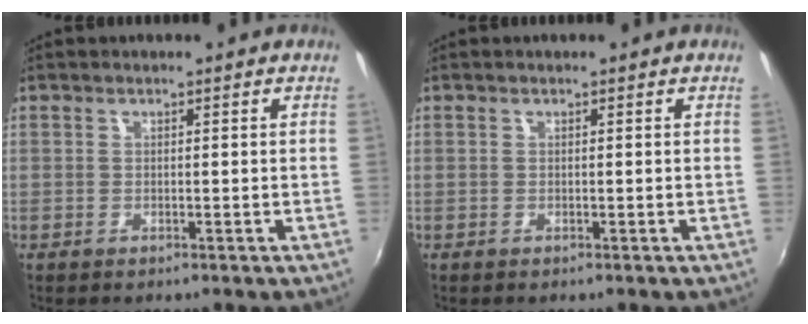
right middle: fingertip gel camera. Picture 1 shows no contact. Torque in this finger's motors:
{"motor_torque": [0.00, 0.00, 0.00, 0.00]}